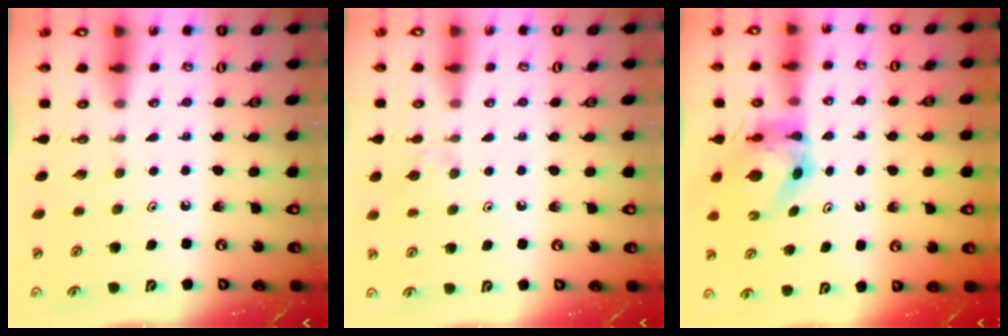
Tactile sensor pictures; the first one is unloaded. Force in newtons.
{"total": 5.4, "press": 5.4, "slide": 0.8}
{"total": 5.2, "press": 5.2, "slide": 0.4}